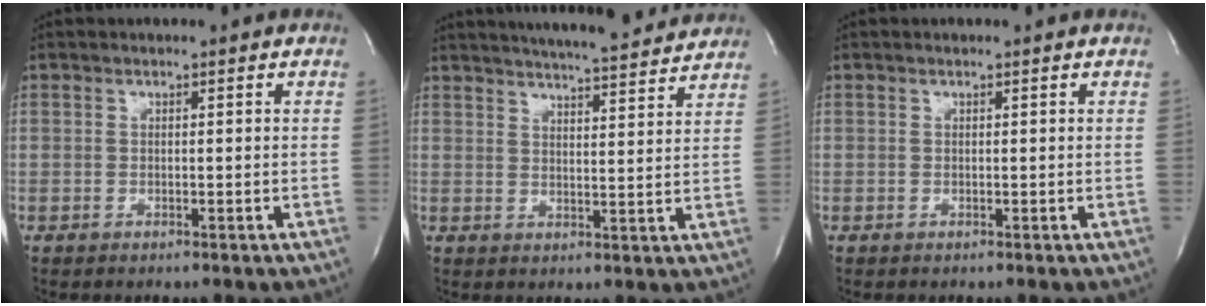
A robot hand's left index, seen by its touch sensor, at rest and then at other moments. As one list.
[{"total": 14.4, "force": [13.3, 1.1, 5.3], "torque": [-0.085, 0.004, 0.175]}, {"total": 0.0}]